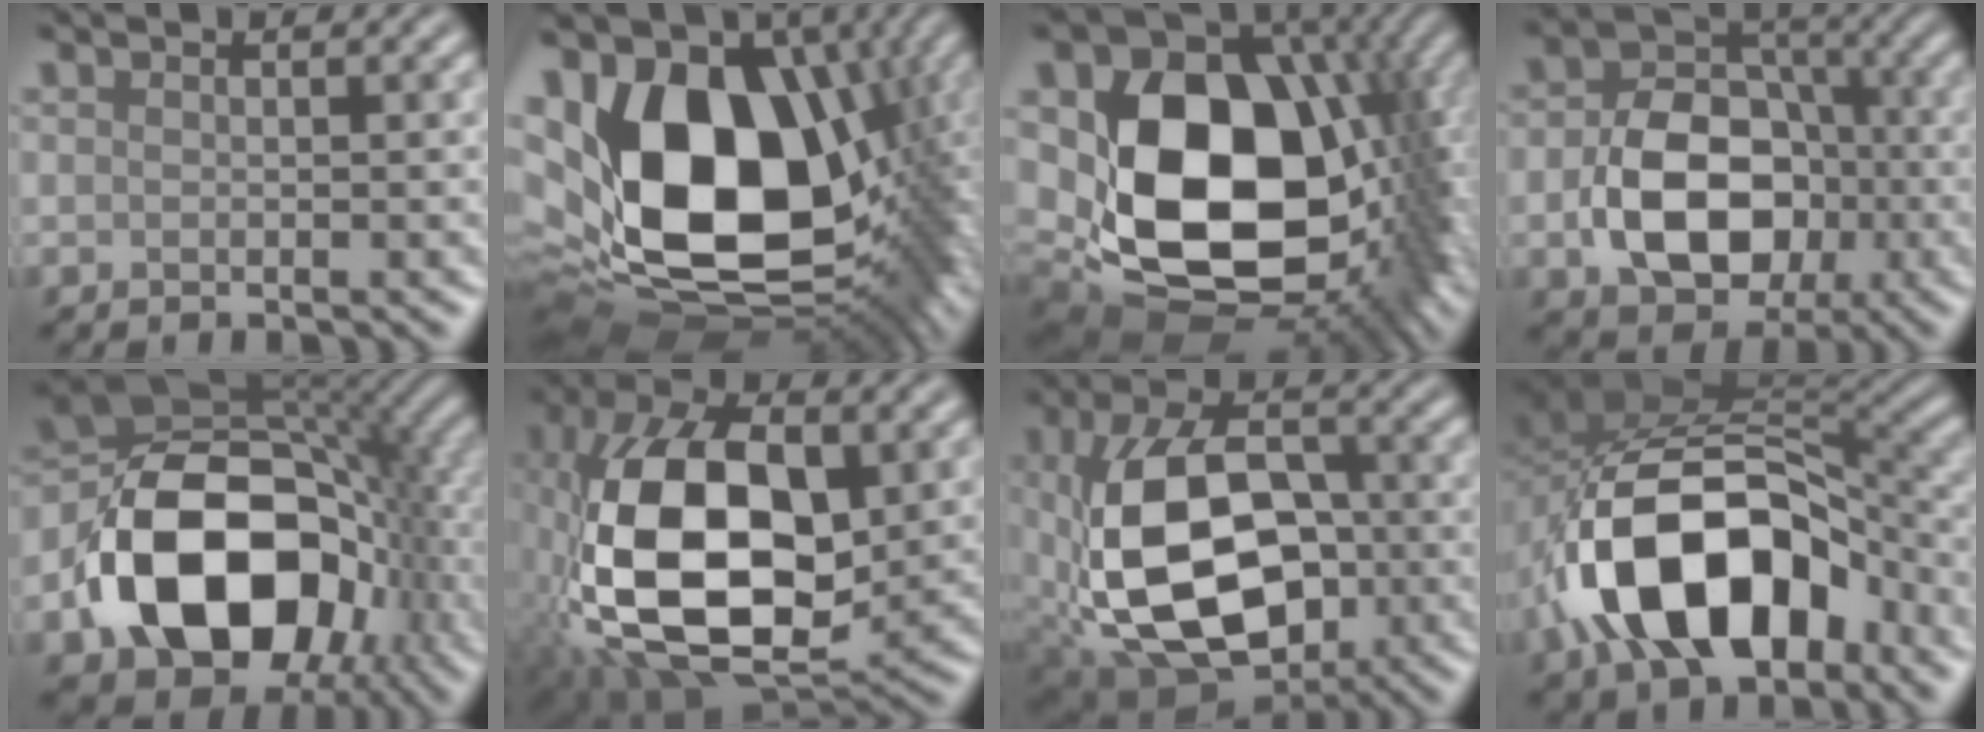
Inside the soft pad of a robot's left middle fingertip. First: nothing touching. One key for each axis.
{"total": 17.6, "fx": 2.0, "fy": 11.6, "fz": 13.0, "tx": -0.248, "ty": -0.028, "tz": 0.053}
{"total": 18.3, "fx": 0.9, "fy": 13.0, "fz": 12.8, "tx": -0.236, "ty": -0.049, "tz": 0.053}
{"total": 9.1, "fx": -1.9, "fy": 6.6, "fz": 5.9, "tx": -0.107, "ty": -0.001, "tz": -0.030}
{"total": 16.0, "fx": -4.4, "fy": 10.7, "fz": 11.1, "tx": -0.190, "ty": -0.010, "tz": -0.079}
{"total": 14.7, "fx": -1.1, "fy": 8.5, "fz": 11.9, "tx": -0.247, "ty": -0.006, "tz": -0.019}
{"total": 14.3, "fx": -1.9, "fy": 8.9, "fz": 11.0, "tx": -0.218, "ty": -0.023, "tz": -0.029}
{"total": 13.0, "fx": -4.8, "fy": 7.9, "fz": 9.1, "tx": -0.153, "ty": 0.000, "tz": -0.082}